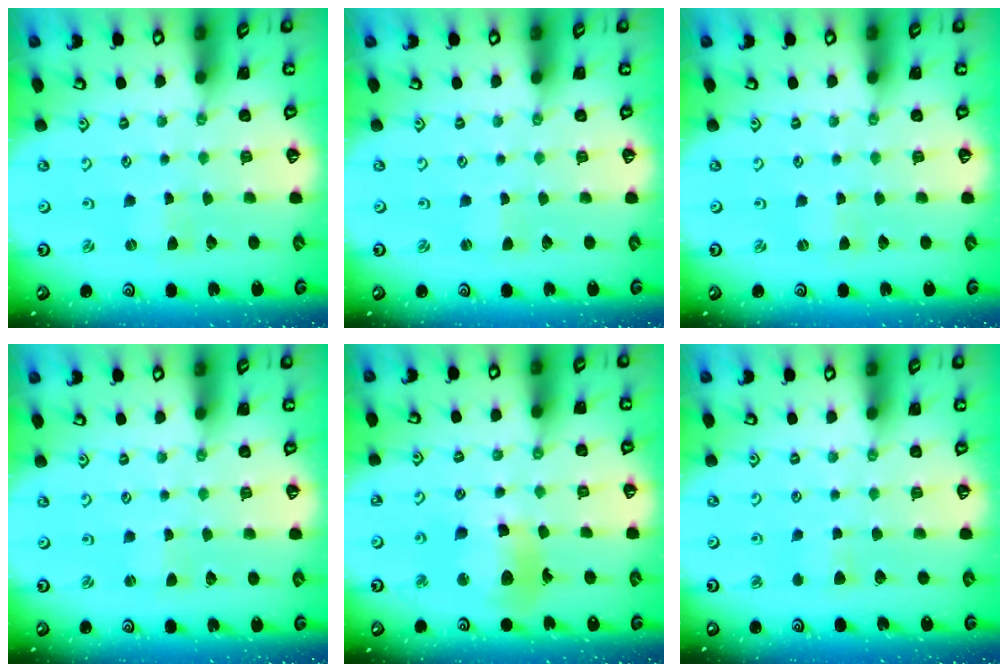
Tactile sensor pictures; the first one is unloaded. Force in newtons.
{"total": 0.0}
{"total": 1.1, "press": 1.0, "slide": 0.4}
{"total": 0.0}
{"total": 13.9, "press": 13.8, "slide": 1.8}
{"total": 3.1, "press": 3.0, "slide": 0.6}